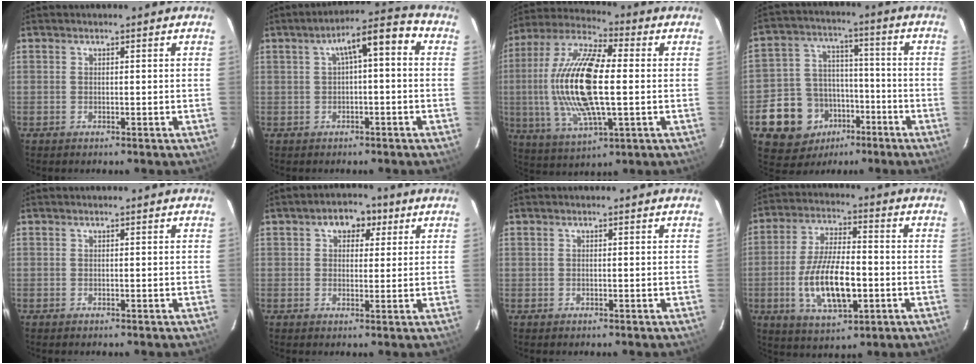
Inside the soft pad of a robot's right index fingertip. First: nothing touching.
{"total": 7.8, "force": [0.8, 2.3, 7.4], "torque": [-0.118, 0.039, 0.021]}
{"total": 20.3, "force": [-0.1, 6.9, 19.1], "torque": [-0.386, 0.003, -0.004]}
{"total": 14.4, "force": [-7.1, 11.4, 5.1], "torque": [-0.135, 0.038, -0.095]}
{"total": 0.0}
{"total": 5.9, "force": [2.5, 4.1, 3.3], "torque": [-0.048, 0.019, 0.034]}
{"total": 0.0}
{"total": 14.1, "force": [-3.4, 5.6, 12.4], "torque": [-0.250, -0.005, -0.054]}